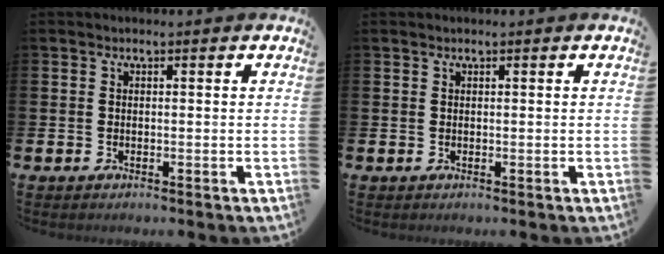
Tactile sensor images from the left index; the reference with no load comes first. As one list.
[{"total": 0.0}]